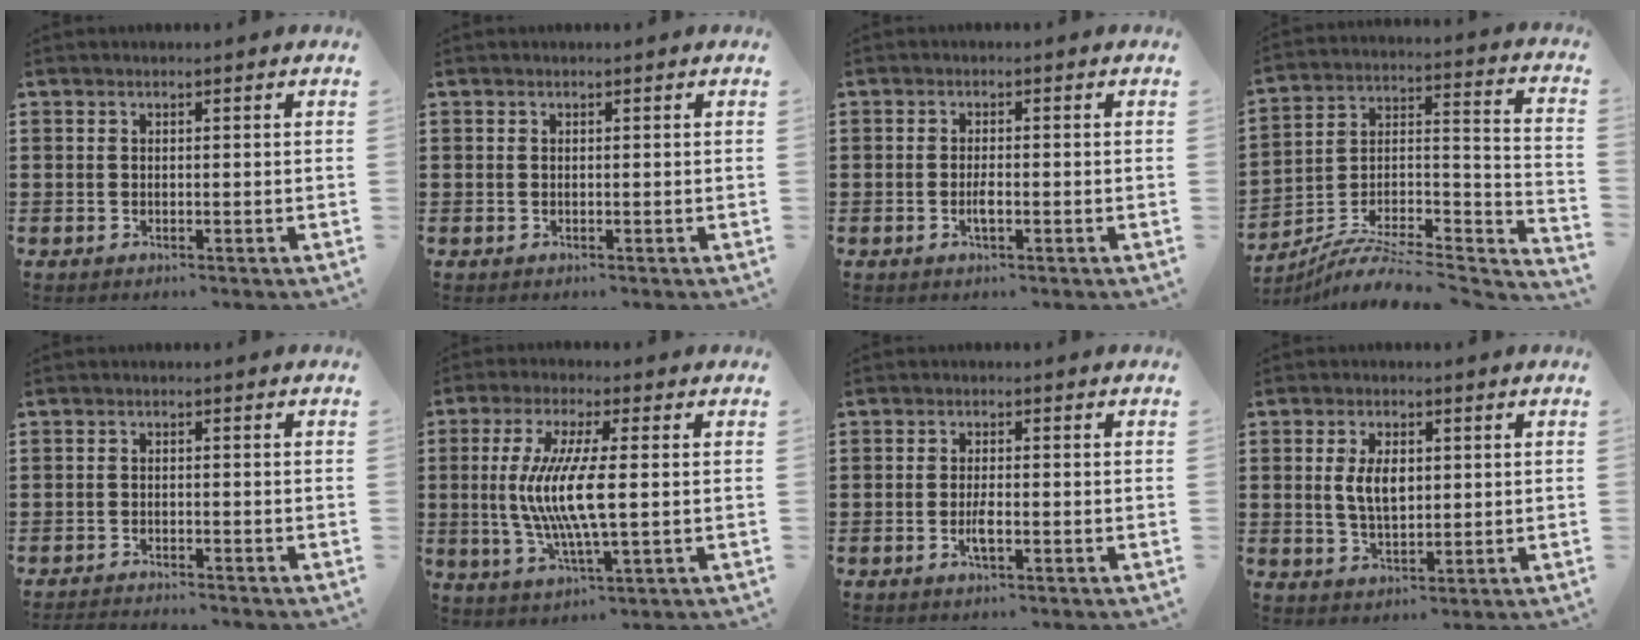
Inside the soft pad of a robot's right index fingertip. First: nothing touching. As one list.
[{"total": 0.0}, {"total": 1.8, "force": [-0.6, 0.5, 1.7], "torque": [-0.031, 0.001, -0.010]}, {"total": 7.2, "force": [-6.0, 1.8, 3.6], "torque": [-0.063, -0.001, -0.122]}, {"total": 1.8, "force": [-1.8, -0.1, -0.1], "torque": [-0.001, 0.001, -0.038]}, {"total": 9.2, "force": [0.2, 1.4, 9.1], "torque": [-0.183, -0.010, -0.002]}, {"total": 2.5, "force": [-0.8, 0.6, 2.3], "torque": [-0.047, -0.002, -0.015]}, {"total": 5.2, "force": [0.7, 2.7, 4.3], "torque": [-0.088, 0.004, 0.006]}]